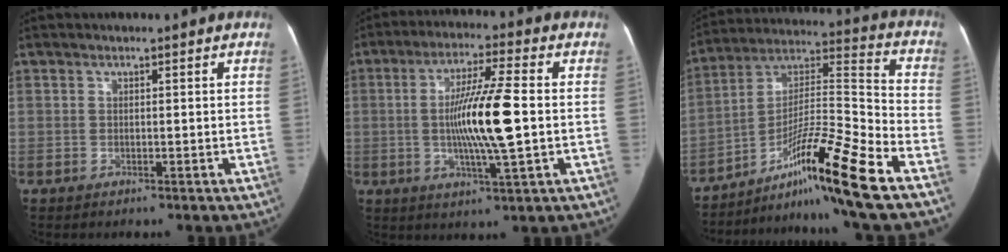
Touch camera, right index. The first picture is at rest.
{"total": 12.5, "force": [-0.5, 0.8, 12.4], "torque": [-0.231, 0.000, -0.011]}
{"total": 19.2, "force": [-12.2, -1.0, 14.7], "torque": [-0.257, 0.002, -0.206]}